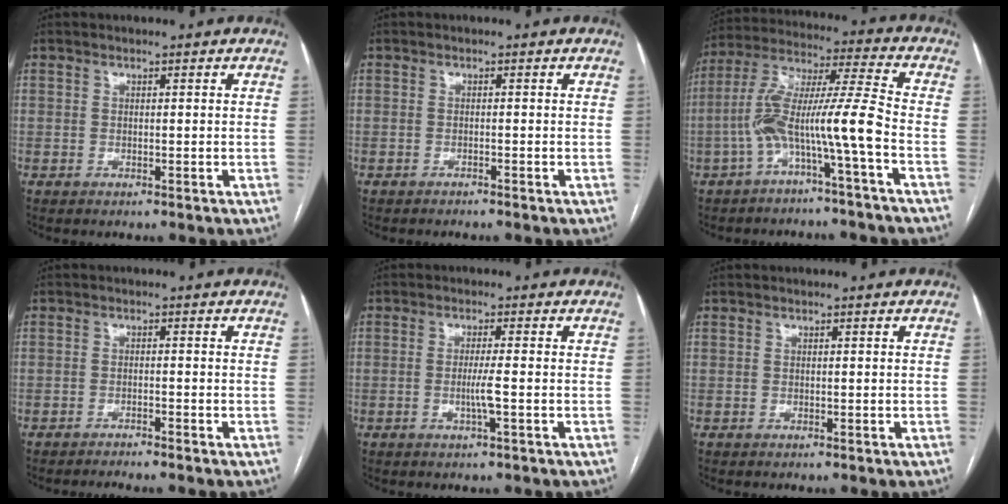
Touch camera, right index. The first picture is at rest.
{"total": 0.7, "force": [-0.6, 0.0, 0.2], "torque": [-0.007, -0.001, -0.011]}
{"total": 11.4, "force": [-4.2, -0.4, 10.6], "torque": [-0.208, 0.032, -0.079]}
{"total": 2.3, "force": [-2.1, -0.4, 0.7], "torque": [-0.008, -0.002, -0.031]}
{"total": 2.9, "force": [-0.7, -0.3, 2.8], "torque": [-0.054, -0.004, -0.012]}
{"total": 0.0}